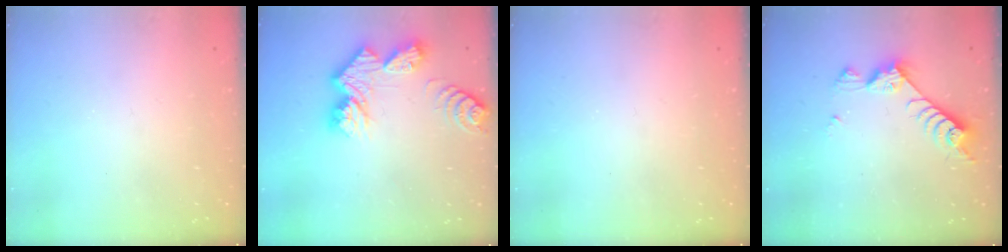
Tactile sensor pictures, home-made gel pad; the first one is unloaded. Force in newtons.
{"total": 11.9, "press": 11.8, "slide": 1.0}
{"total": 0.0}
{"total": 7.9, "press": 7.8, "slide": 1.3}